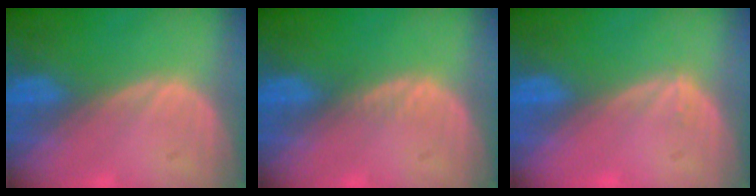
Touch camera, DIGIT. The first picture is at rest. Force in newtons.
{"total": 0.9, "press": 0.9, "slide": 0.2}
{"total": 0.6, "press": 0.4, "slide": 0.5}